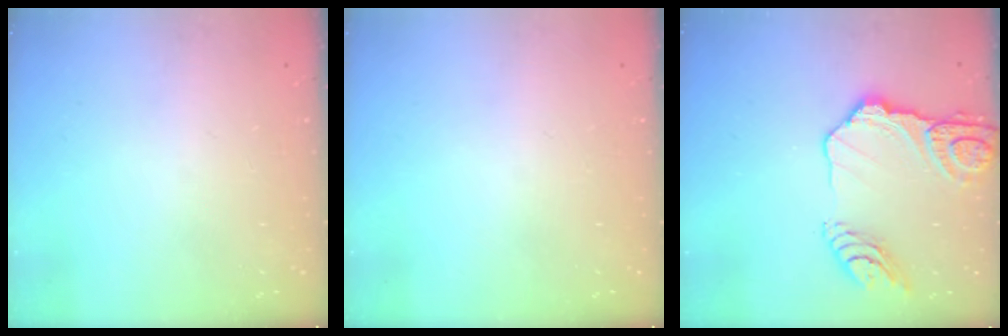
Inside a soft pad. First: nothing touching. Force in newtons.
{"total": 0.0}
{"total": 16.6, "press": 16.5, "slide": 1.8}